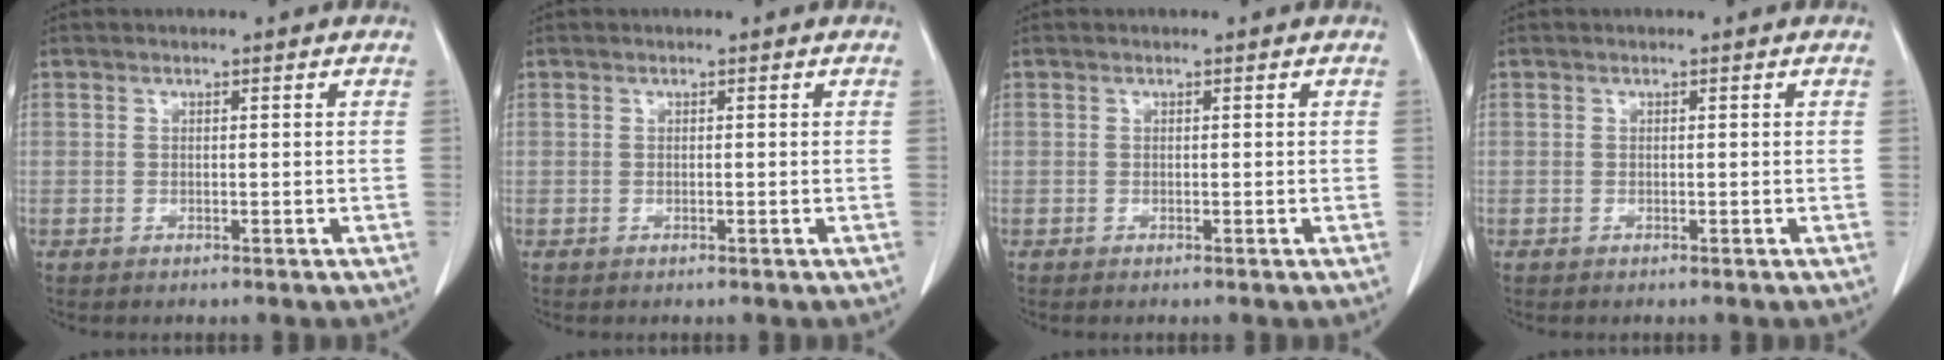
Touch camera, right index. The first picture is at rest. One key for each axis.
{"total": 0.0}
{"total": 0.0}
{"total": 0.0}